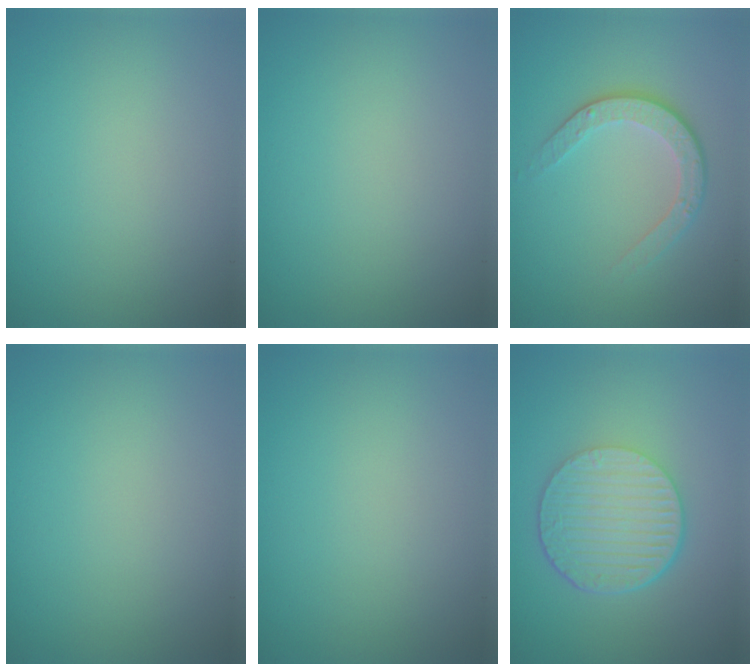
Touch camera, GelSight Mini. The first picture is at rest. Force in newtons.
{"total": 0.0}
{"total": 3.5, "press": 2.5, "slide": 2.5}
{"total": 0.0}
{"total": 0.0}
{"total": 6.7, "press": 4.5, "slide": 5.0}